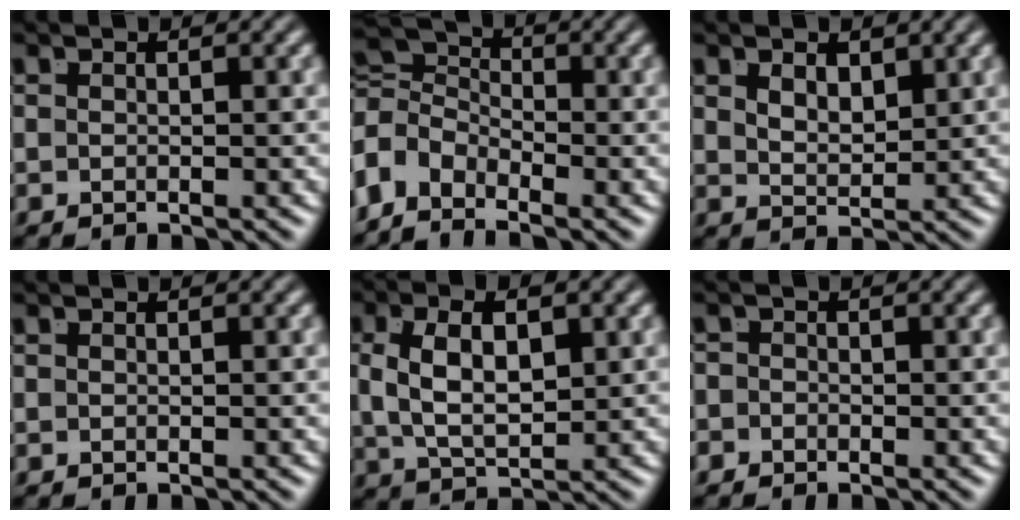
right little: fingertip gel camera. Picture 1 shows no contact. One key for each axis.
{"total": 7.2, "fx": -0.2, "fy": 6.0, "fz": 4.0, "tx": -0.088, "ty": -0.021, "tz": -0.006}
{"total": 1.8, "fx": 1.2, "fy": 0.4, "fz": 1.3, "tx": -0.025, "ty": -0.016, "tz": 0.032}
{"total": 0.0}
{"total": 5.5, "fx": 0.4, "fy": 3.2, "fz": 4.5, "tx": -0.095, "ty": -0.011, "tz": 0.018}
{"total": 1.2, "fx": -1.0, "fy": 0.5, "fz": -0.2, "tx": 0.005, "ty": -0.011, "tz": -0.017}